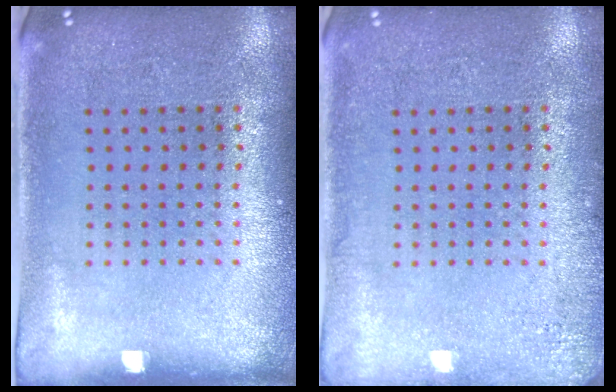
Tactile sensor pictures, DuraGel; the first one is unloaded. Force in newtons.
{"total": 1.8, "press": 1.8, "slide": 0.3}